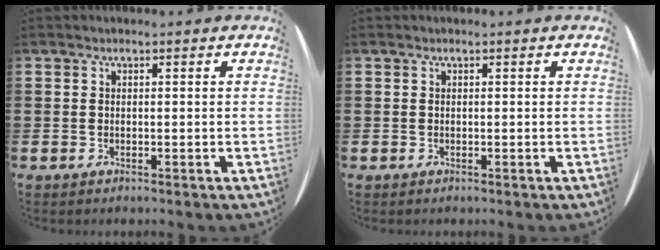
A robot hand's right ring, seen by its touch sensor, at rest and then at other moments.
{"total": 0.0}